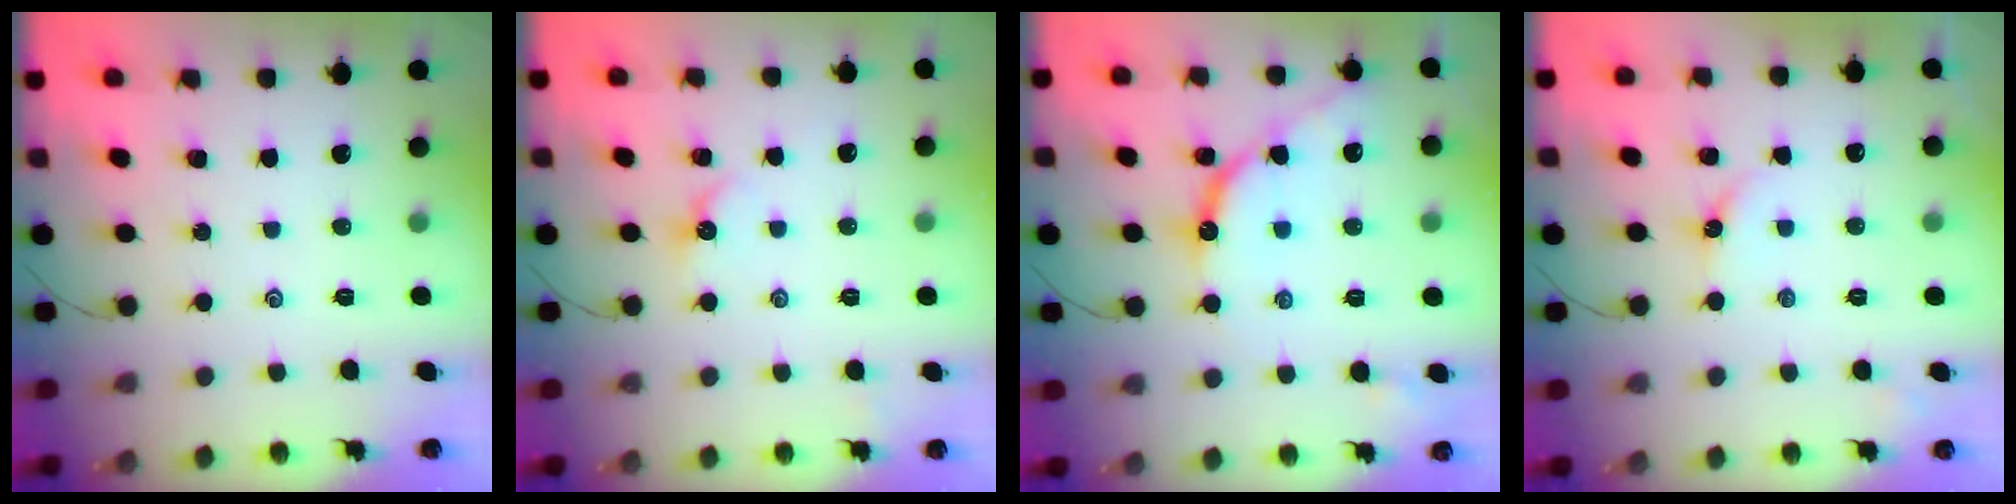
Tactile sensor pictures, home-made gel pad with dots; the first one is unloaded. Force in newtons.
{"total": 3.1, "press": 3.1, "slide": 0.4}
{"total": 10.2, "press": 10.2, "slide": 1.0}
{"total": 3.2, "press": 3.1, "slide": 0.5}